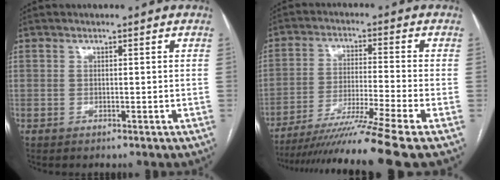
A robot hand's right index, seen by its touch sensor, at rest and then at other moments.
{"total": 13.9, "force": [-11.2, -3.4, 7.5], "torque": [-0.121, -0.039, -0.186]}